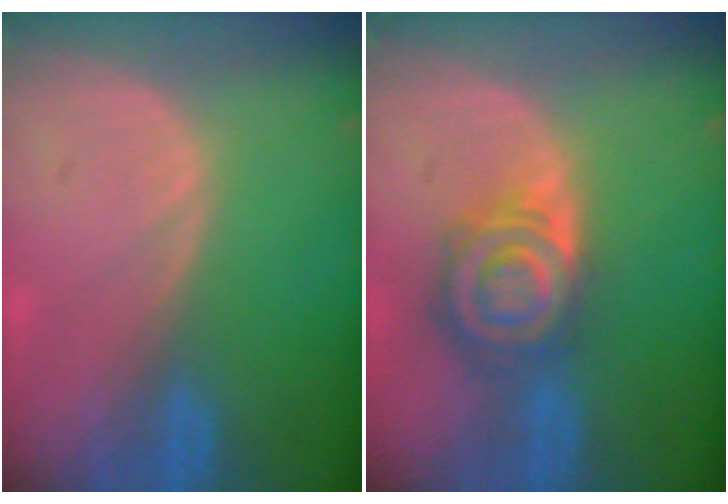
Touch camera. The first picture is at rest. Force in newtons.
{"total": 7.9, "press": 6.9, "slide": 3.8}